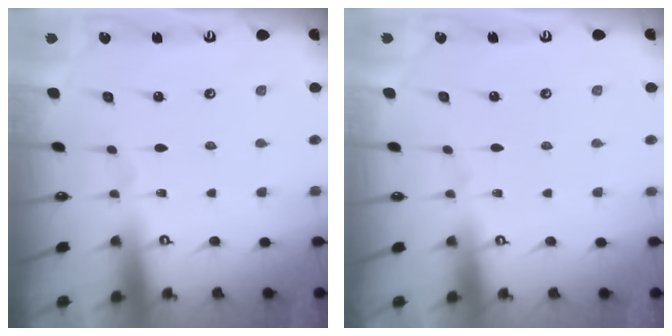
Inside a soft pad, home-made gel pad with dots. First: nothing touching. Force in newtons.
{"total": 0.0}